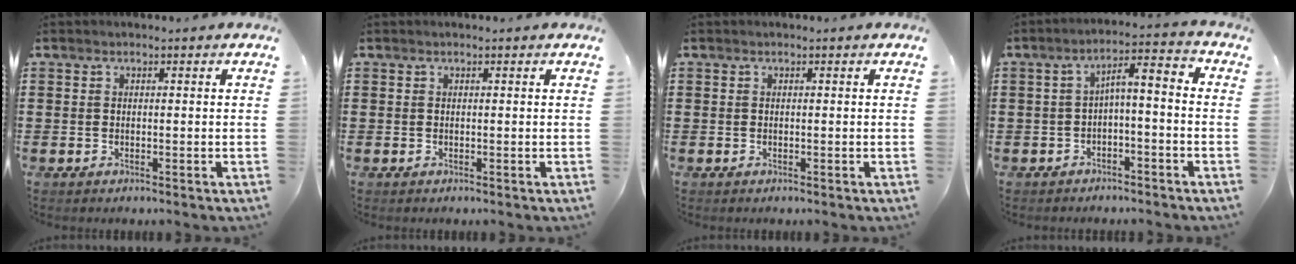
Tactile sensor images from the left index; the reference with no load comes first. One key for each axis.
{"total": 0.0}
{"total": 0.0}
{"total": 3.5, "fx": -2.1, "fy": 0.7, "fz": 2.7, "tx": -0.057, "ty": -0.004, "tz": -0.052}